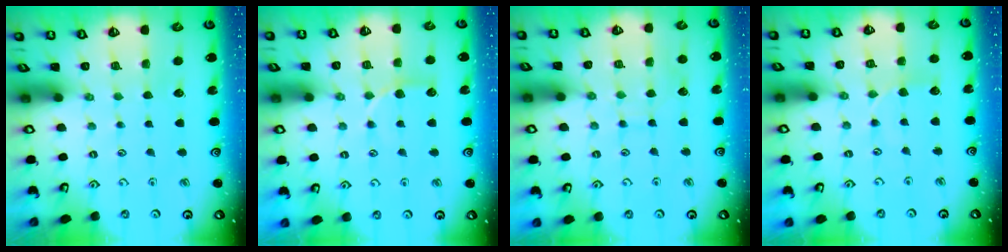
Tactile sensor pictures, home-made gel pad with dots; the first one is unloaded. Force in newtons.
{"total": 7.0, "press": 7.0, "slide": 0.5}
{"total": 6.6, "press": 6.5, "slide": 0.5}
{"total": 2.2, "press": 2.2, "slide": 0.3}